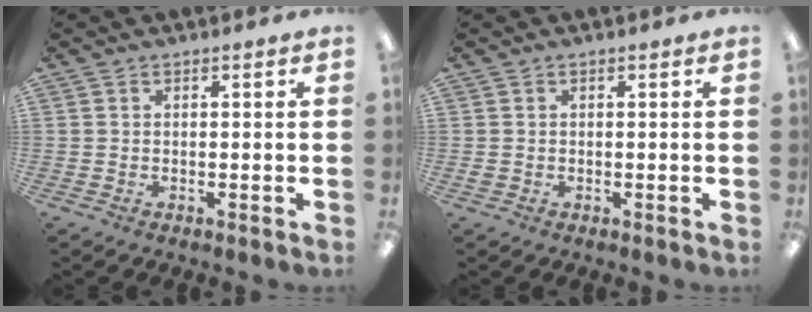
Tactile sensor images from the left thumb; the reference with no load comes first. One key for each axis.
{"total": 1.0, "fx": -0.1, "fy": 0.8, "fz": 0.5, "tx": -0.010, "ty": 0.005, "tz": -0.002}